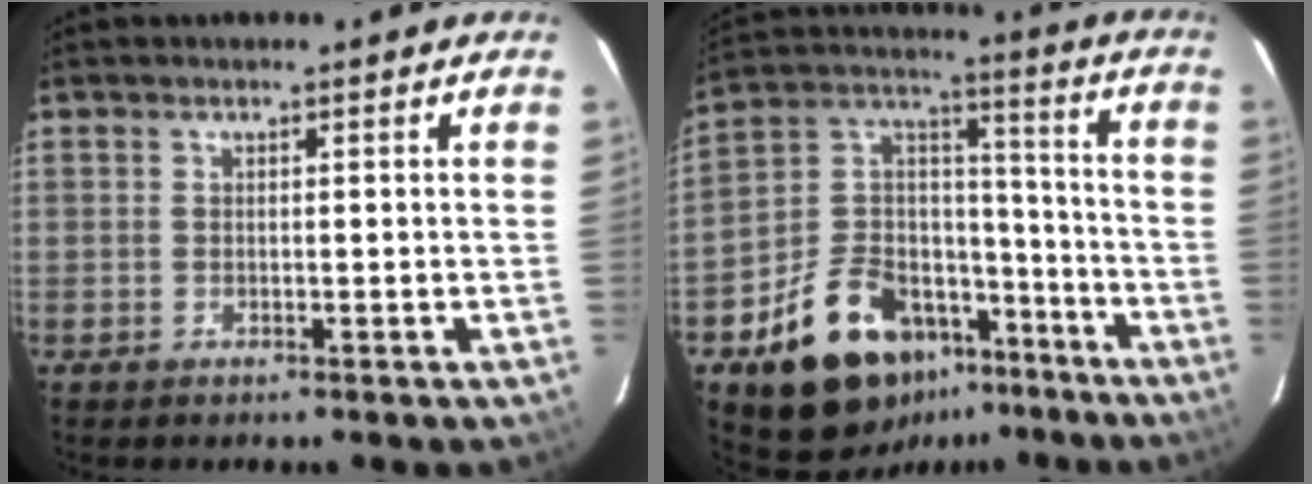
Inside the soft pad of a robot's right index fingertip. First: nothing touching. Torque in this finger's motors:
{"motor_torque": [1.53, -0.61, 0.79, 0.15]}